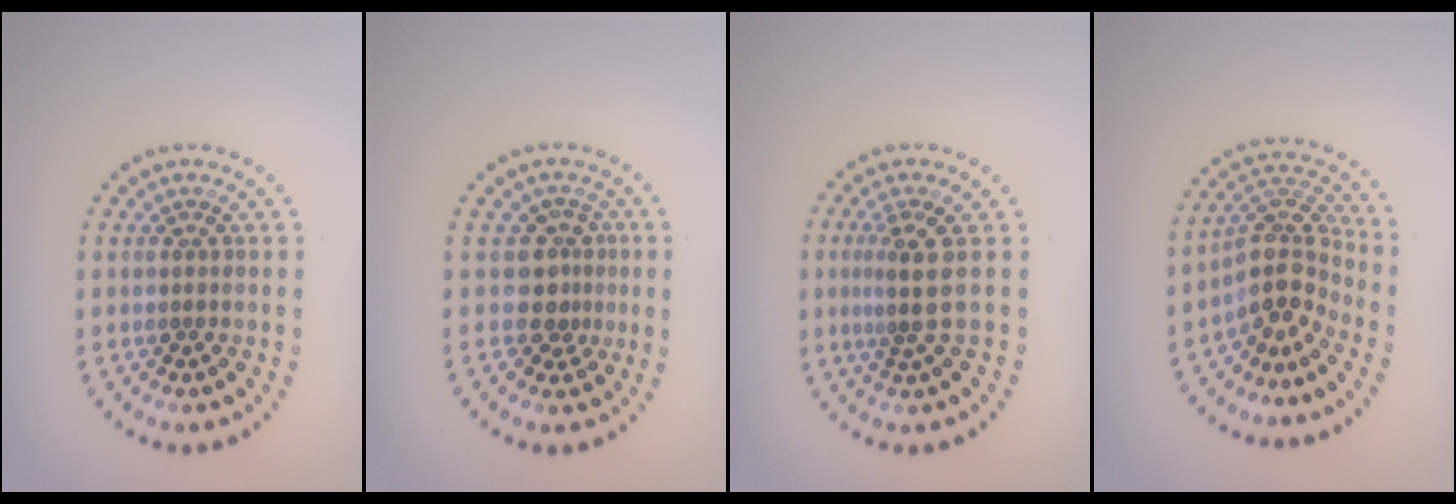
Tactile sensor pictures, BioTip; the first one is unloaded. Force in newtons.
{"total": 2.7, "press": 1.9, "slide": 1.9}
{"total": 2.7, "press": 1.9, "slide": 1.9}
{"total": 4.2, "press": 3.2, "slide": 2.8}